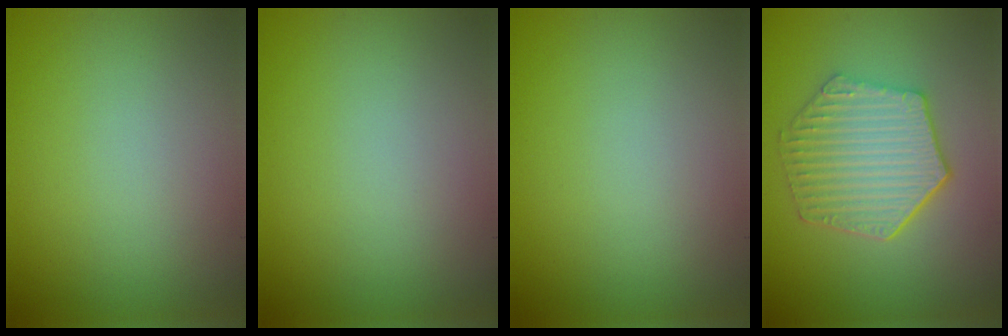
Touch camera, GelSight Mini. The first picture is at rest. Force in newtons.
{"total": 0.0}
{"total": 0.0}
{"total": 6.0, "press": 4.7, "slide": 3.8}